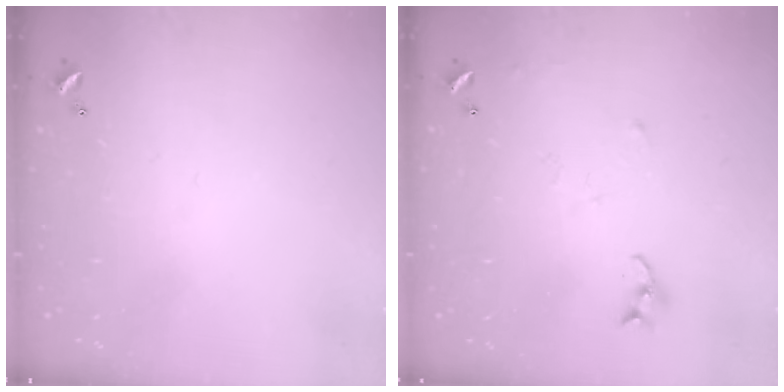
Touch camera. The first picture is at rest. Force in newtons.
{"total": 5.7, "press": 5.6, "slide": 0.6}